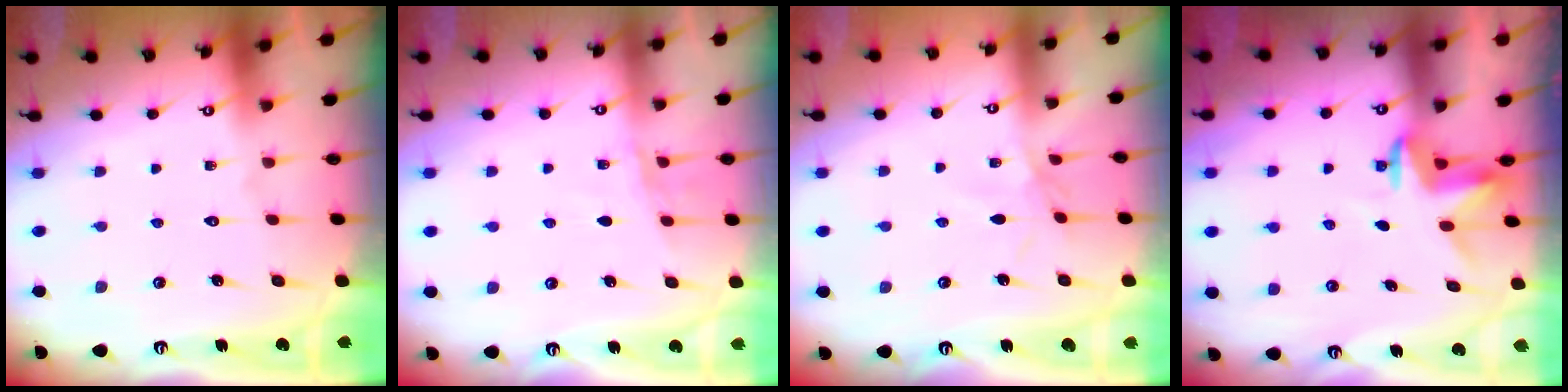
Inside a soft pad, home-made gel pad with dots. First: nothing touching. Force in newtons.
{"total": 4.7, "press": 4.5, "slide": 1.5}
{"total": 2.3, "press": 2.3, "slide": 0.5}
{"total": 3.5, "press": 3.5, "slide": 0.3}